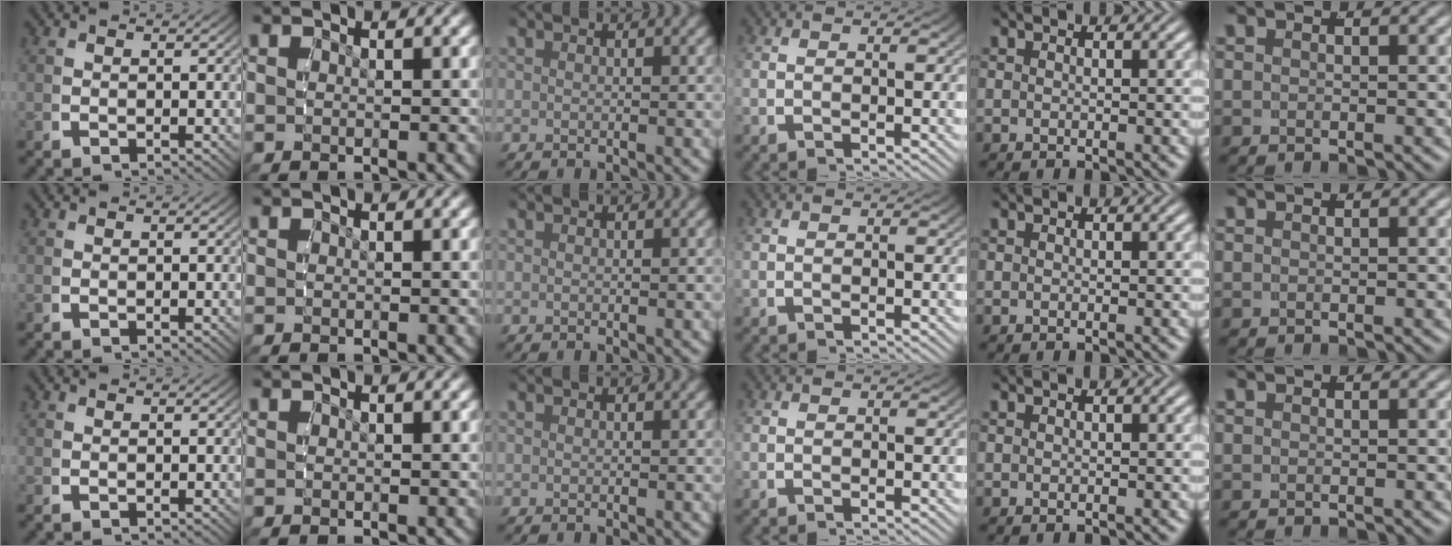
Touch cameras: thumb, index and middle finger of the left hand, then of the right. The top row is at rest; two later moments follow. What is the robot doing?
{"motion": "reach", "object": "pen bag"}